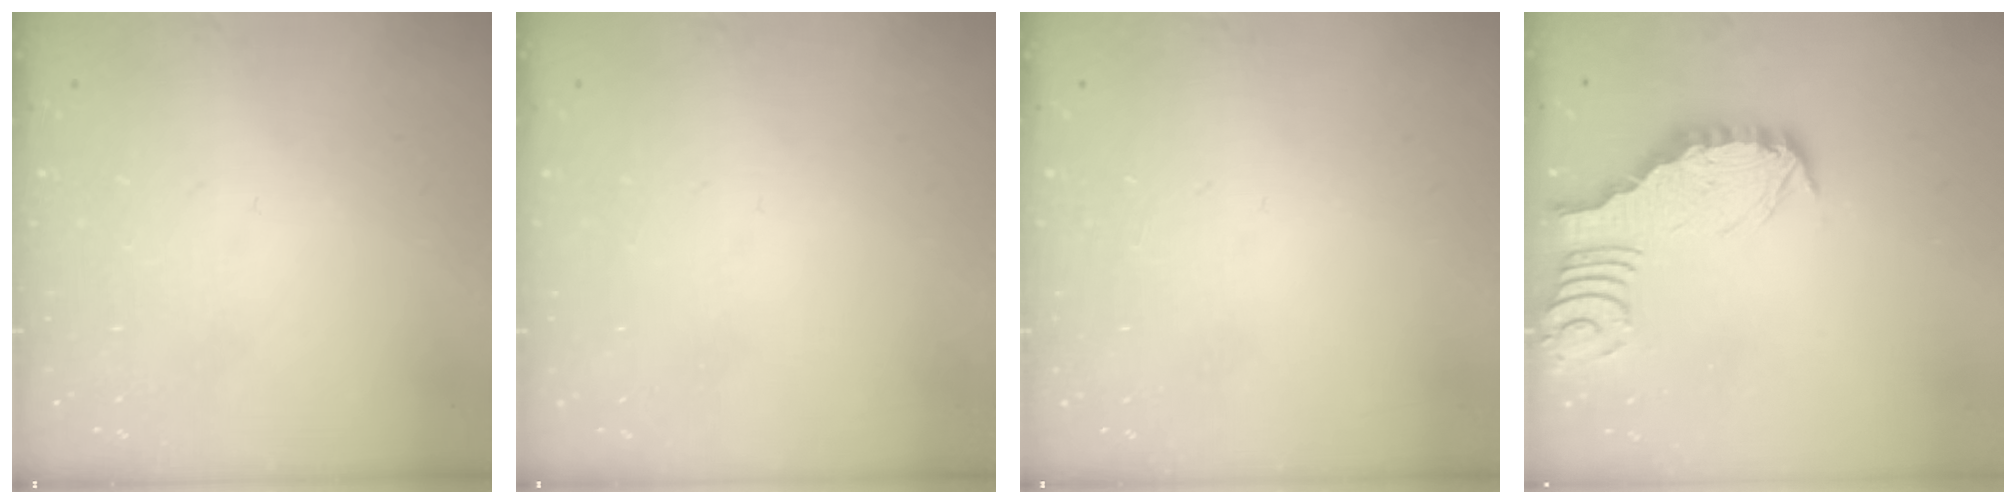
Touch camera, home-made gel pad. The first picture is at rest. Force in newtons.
{"total": 0.0}
{"total": 0.0}
{"total": 2.6, "press": 2.6, "slide": 0.2}